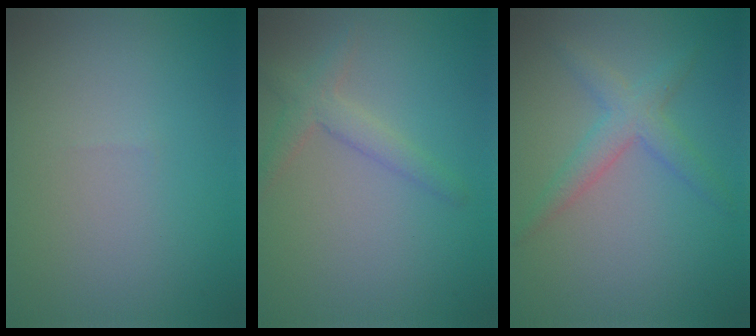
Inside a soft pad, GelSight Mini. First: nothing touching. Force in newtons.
{"total": 2.2, "press": 2.2, "slide": 0.1}
{"total": 2.9, "press": 2.9, "slide": 0.1}